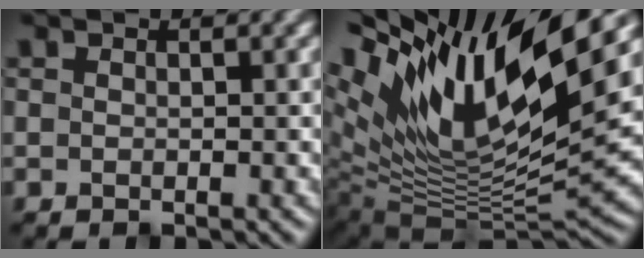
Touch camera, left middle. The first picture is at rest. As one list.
[{"total": 16.5, "force": [8.1, 5.4, 13.2], "torque": [-0.263, 0.023, 0.146]}]